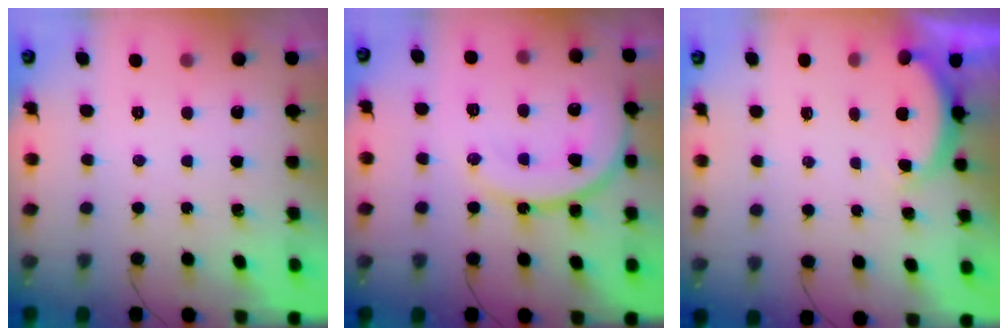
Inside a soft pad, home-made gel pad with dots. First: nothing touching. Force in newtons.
{"total": 15.7, "press": 15.6, "slide": 2.0}
{"total": 3.0, "press": 2.9, "slide": 0.6}